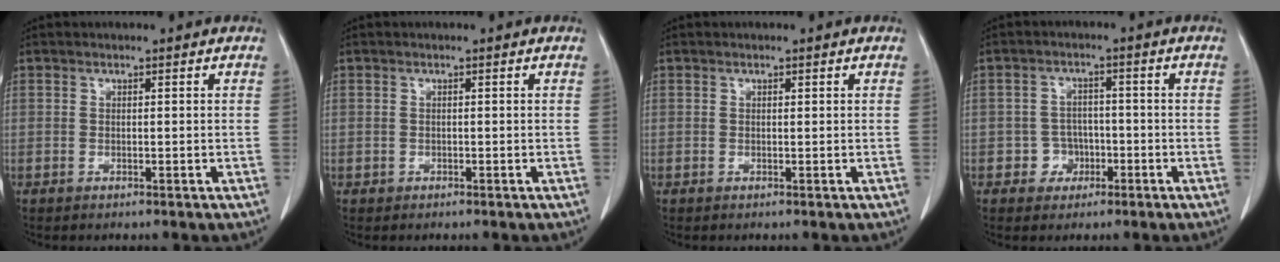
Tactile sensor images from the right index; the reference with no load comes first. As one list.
[{"total": 0.5, "force": [-0.2, 0.5, 0.0], "torque": [0.000, 0.005, -0.005]}, {"total": 0.0}, {"total": 3.7, "force": [-1.5, 3.4, 0.5], "torque": [0.004, 0.014, -0.021]}]